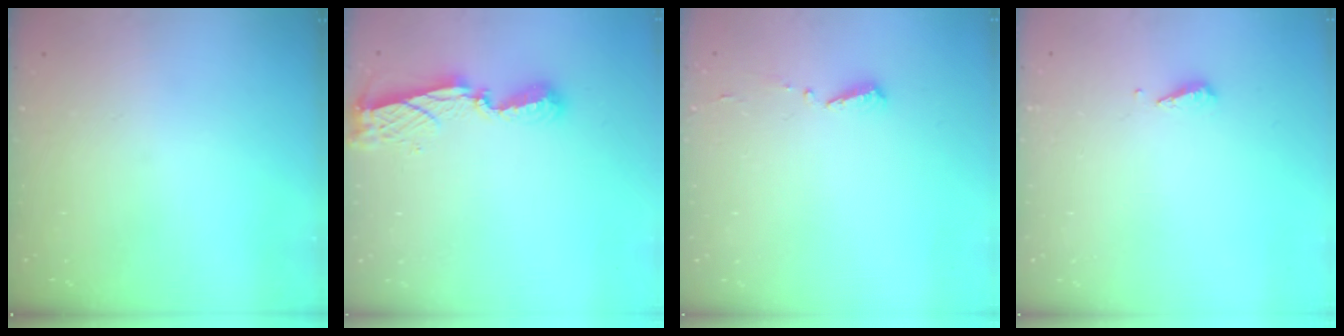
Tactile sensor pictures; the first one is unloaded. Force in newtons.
{"total": 7.9, "press": 7.9, "slide": 0.3}
{"total": 4.7, "press": 4.7, "slide": 0.4}
{"total": 3.1, "press": 3.1, "slide": 0.2}